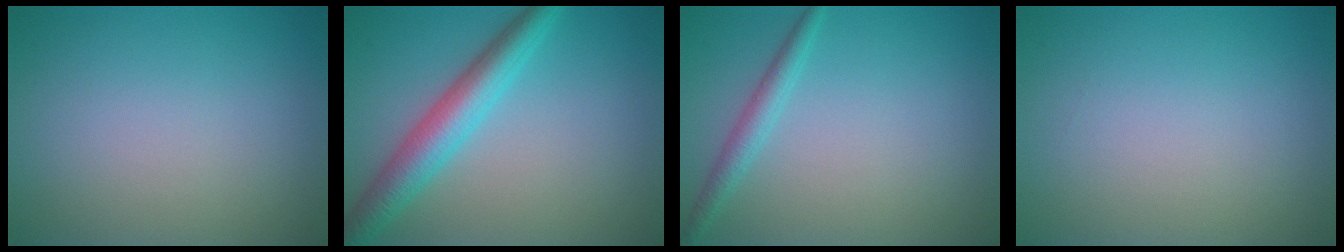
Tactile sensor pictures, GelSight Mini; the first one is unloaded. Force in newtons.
{"total": 5.0, "press": 5.0, "slide": 0.1}
{"total": 1.9, "press": 1.9, "slide": 0.1}
{"total": 0.0}